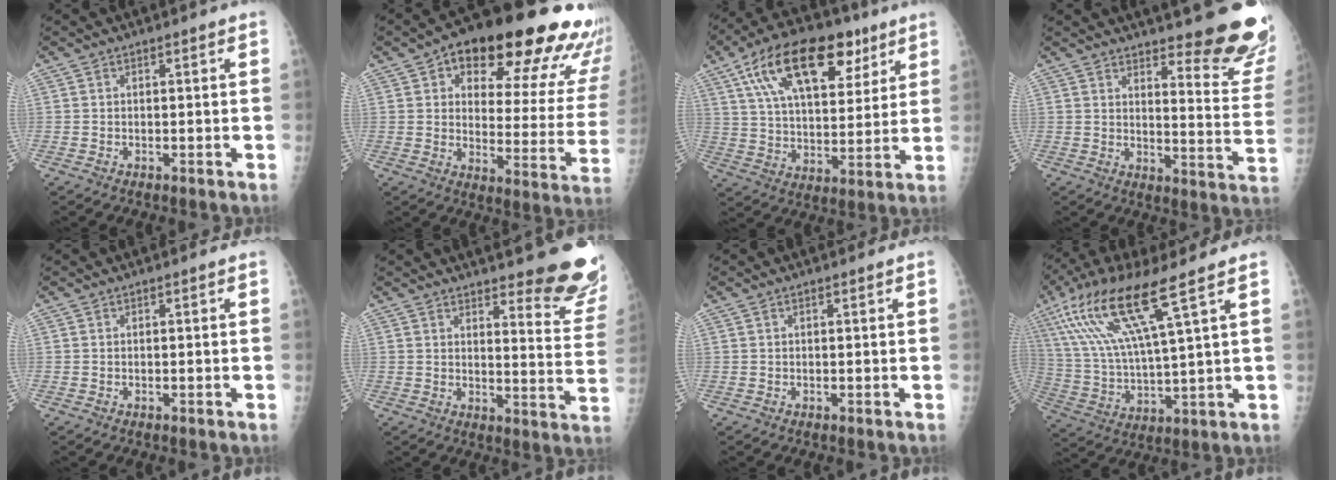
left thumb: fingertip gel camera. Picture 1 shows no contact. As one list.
[{"total": 26.8, "force": [16.6, 9.9, 18.5], "torque": [-0.201, -0.047, 0.213]}, {"total": 22.4, "force": [11.4, 11.4, 15.6], "torque": [-0.241, -0.011, 0.193]}, {"total": 17.7, "force": [13.8, 3.9, 10.3], "torque": [-0.097, -0.121, 0.167]}, {"total": 0.0}, {"total": 15.2, "force": [12.3, 3.5, 8.3], "torque": [-0.065, -0.105, 0.138]}, {"total": 0.0}, {"total": 17.1, "force": [8.8, 1.7, 14.6], "torque": [-0.312, -0.024, 0.173]}]